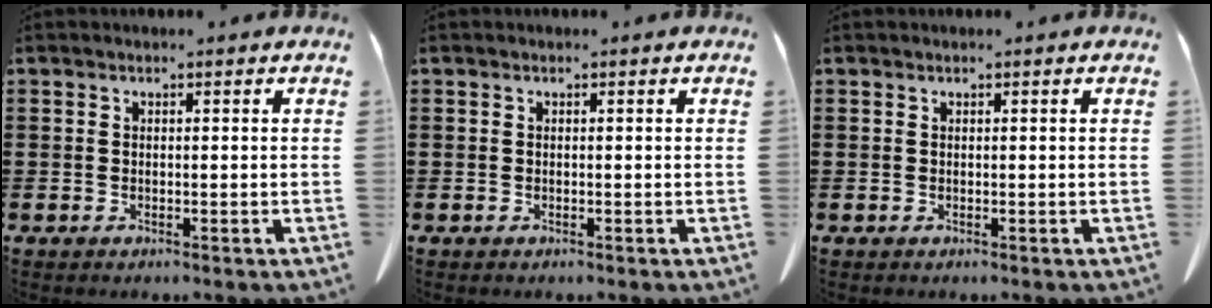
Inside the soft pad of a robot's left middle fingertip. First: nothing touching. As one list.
[{"total": 0.0}, {"total": 0.0}]